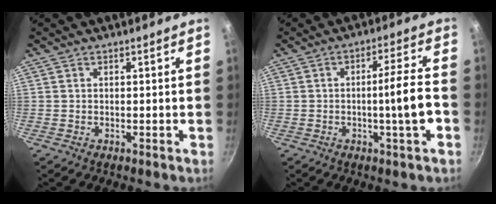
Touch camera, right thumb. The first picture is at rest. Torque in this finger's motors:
{"motor_torque": [2.63, 2.37, 2.11, -0.66, 0.80]}